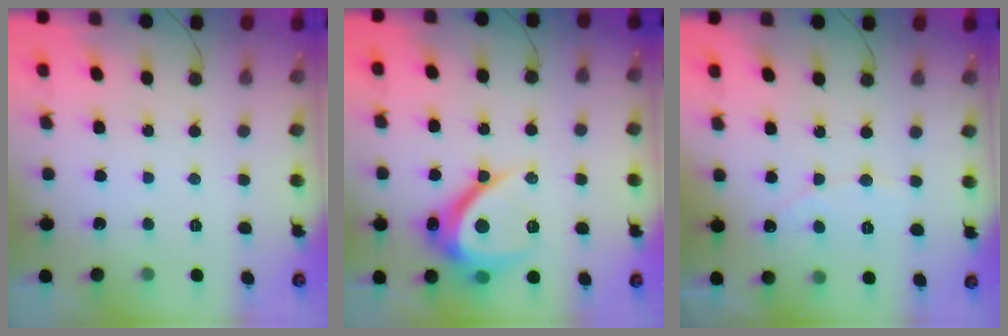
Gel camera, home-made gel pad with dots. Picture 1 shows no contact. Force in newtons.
{"total": 13.4, "press": 13.3, "slide": 1.0}
{"total": 4.6, "press": 4.6, "slide": 0.4}